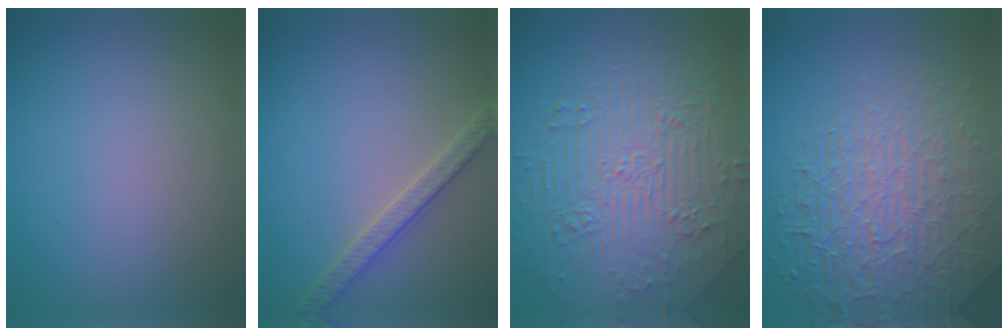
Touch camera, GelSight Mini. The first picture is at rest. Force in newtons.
{"total": 2.7, "press": 2.7, "slide": 0.1}
{"total": 6.1, "press": 5.5, "slide": 2.6}
{"total": 8.3, "press": 5.7, "slide": 6.1}